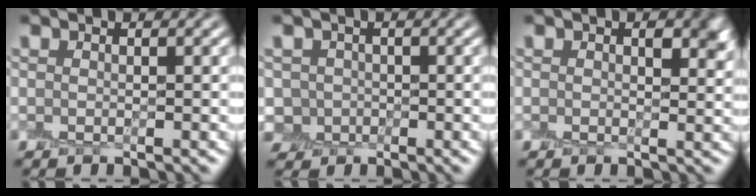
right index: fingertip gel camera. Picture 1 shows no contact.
{"total": 2.2, "force": [-0.4, 2.1, 0.4], "torque": [0.000, -0.001, -0.010]}
{"total": 2.4, "force": [0.7, 1.4, 1.8], "torque": [-0.019, -0.004, 0.010]}